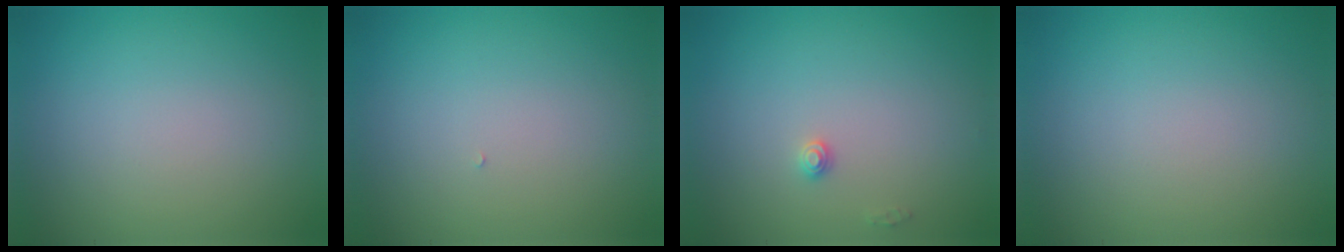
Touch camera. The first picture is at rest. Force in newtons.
{"total": 0.0}
{"total": 0.9, "press": 0.9, "slide": 0.1}
{"total": 0.0}